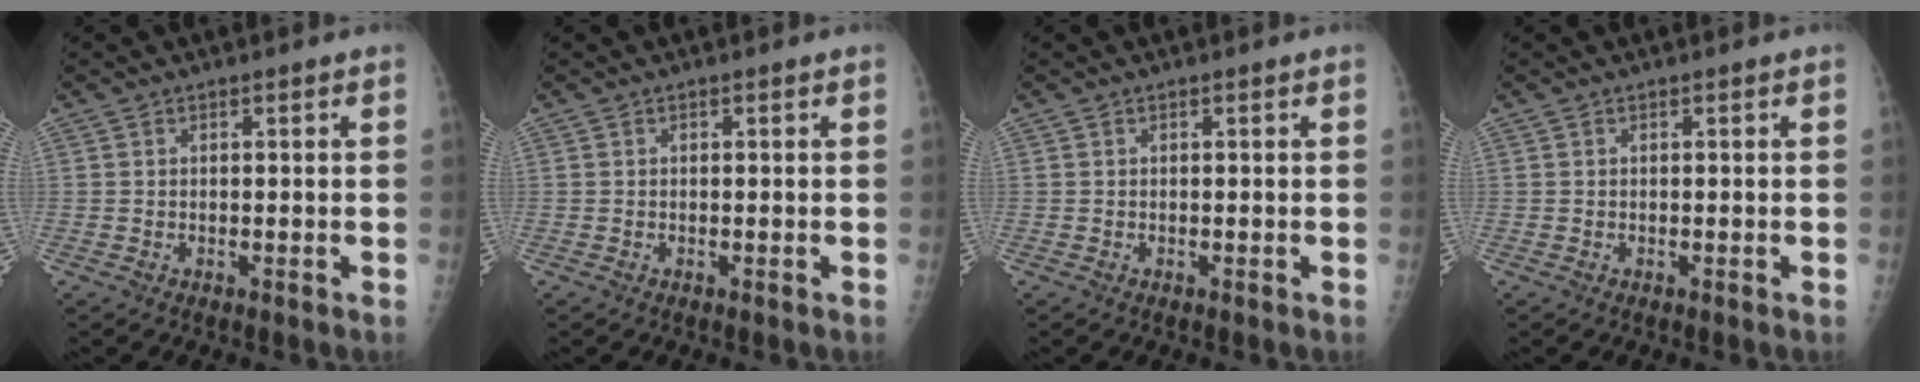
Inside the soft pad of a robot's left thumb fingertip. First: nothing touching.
{"total": 0.0}
{"total": 0.0}
{"total": 0.0}